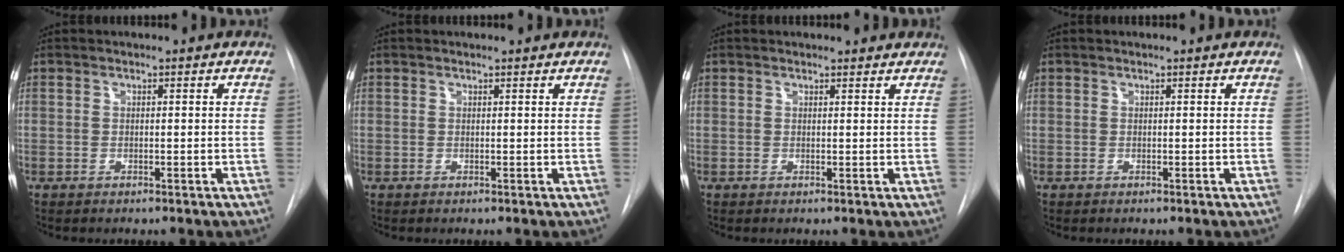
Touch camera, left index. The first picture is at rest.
{"total": 1.8, "force": [1.7, 0.4, 0.3], "torque": [-0.014, 0.011, 0.015]}
{"total": 4.1, "force": [3.8, 1.1, 0.7], "torque": [-0.006, 0.008, 0.035]}
{"total": 0.6, "force": [0.6, 0.1, 0.1], "torque": [-0.005, 0.004, 0.003]}